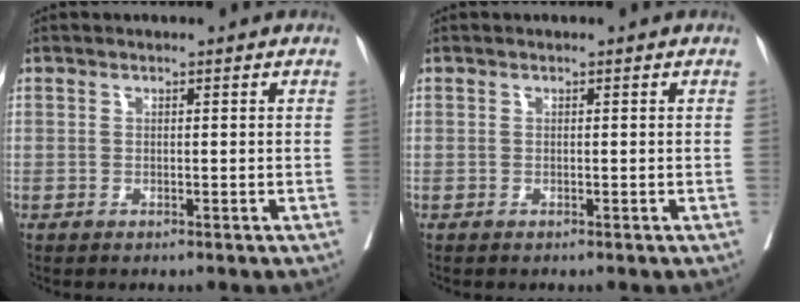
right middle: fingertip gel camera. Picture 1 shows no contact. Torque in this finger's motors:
{"motor_torque": [0.18, -0.17, -0.04, 0.01]}